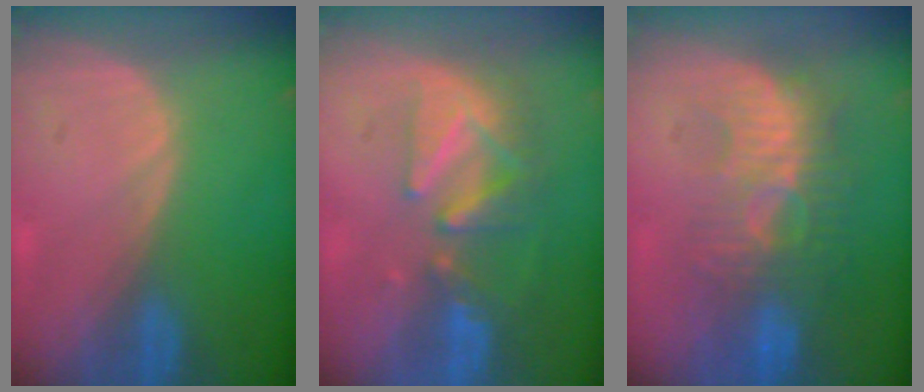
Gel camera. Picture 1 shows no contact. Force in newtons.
{"total": 8.4, "press": 7.8, "slide": 3.2}
{"total": 9.4, "press": 8.9, "slide": 2.9}